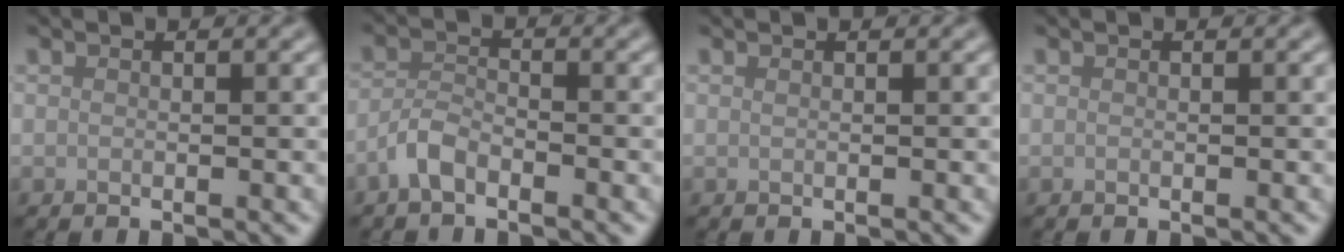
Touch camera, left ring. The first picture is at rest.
{"total": 2.4, "force": [-1.7, 0.9, 1.3], "torque": [-0.028, 0.006, -0.042]}
{"total": 0.0}
{"total": 0.0}